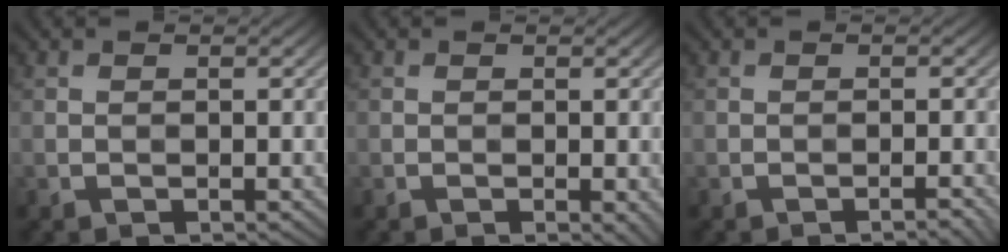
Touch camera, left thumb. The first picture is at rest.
{"total": 1.0, "force": [-0.3, 0.3, 1.0], "torque": [-0.014, -0.006, -0.005]}
{"total": 1.3, "force": [-0.9, 0.1, 1.0], "torque": [-0.009, 0.005, -0.016]}